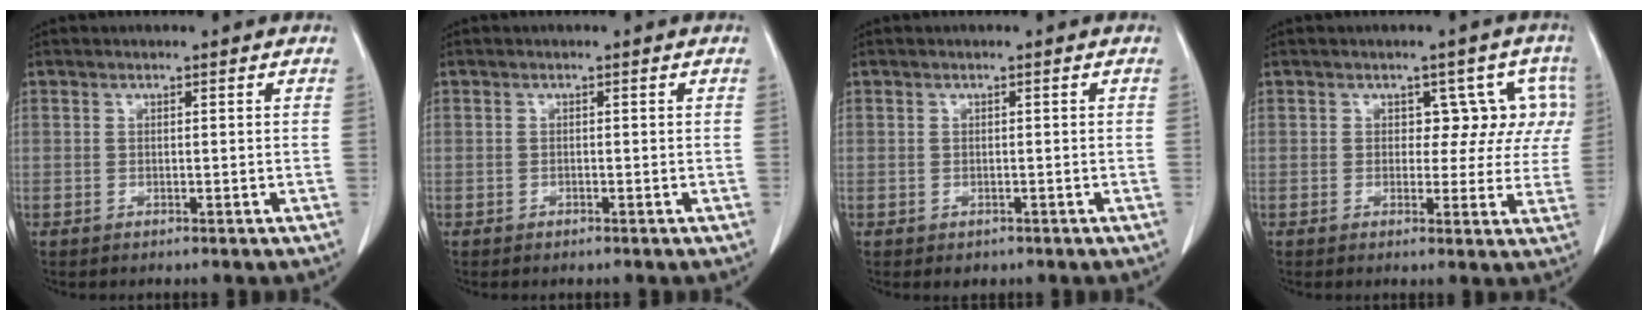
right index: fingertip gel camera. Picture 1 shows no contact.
{"total": 0.0}
{"total": 1.2, "force": [-0.7, 1.0, 0.3], "torque": [-0.005, 0.002, -0.004]}
{"total": 6.3, "force": [1.7, 4.5, 4.1], "torque": [-0.013, 0.022, 0.015]}